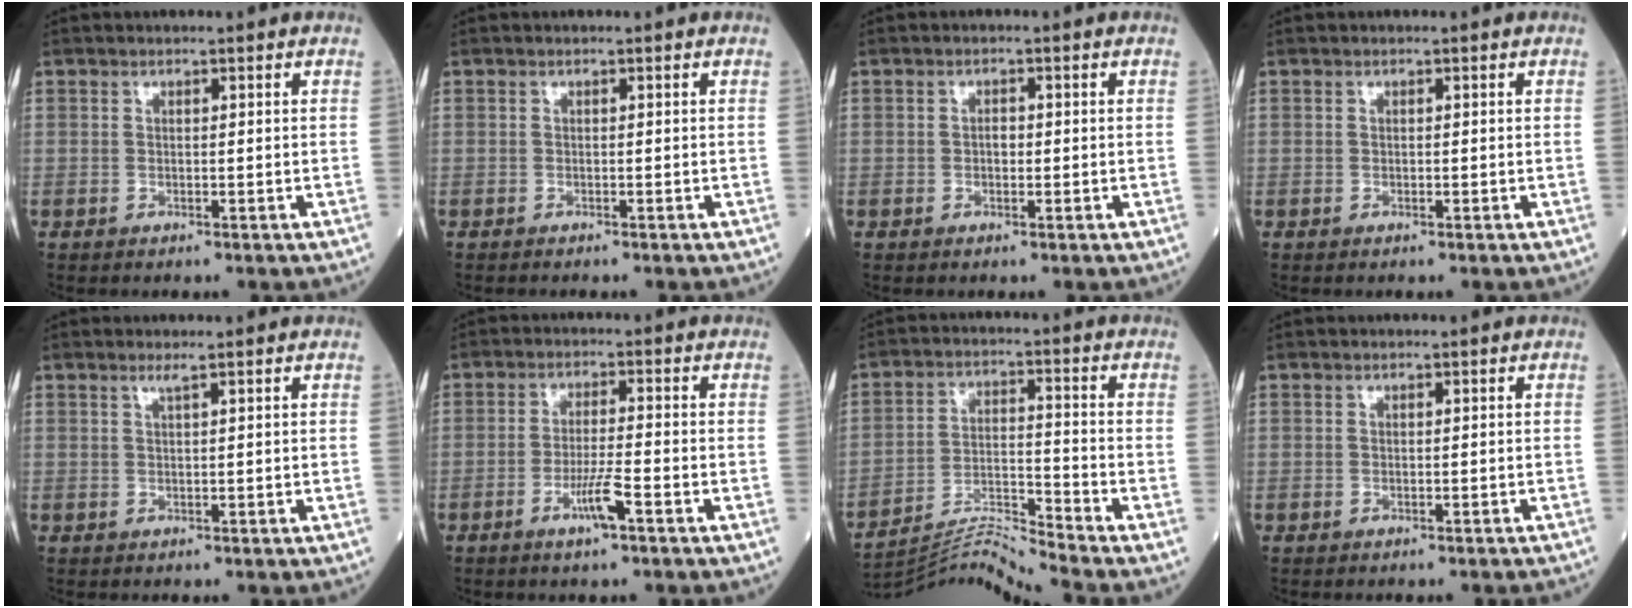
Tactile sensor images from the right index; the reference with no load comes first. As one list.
[{"total": 0.5, "force": [-0.5, 0.0, 0.2], "torque": [-0.003, -0.001, -0.008]}, {"total": 1.1, "force": [-0.2, 0.7, 0.9], "torque": [-0.015, 0.002, -0.004]}, {"total": 0.0}, {"total": 0.7, "force": [0.5, -0.2, 0.5], "torque": [-0.021, -0.002, 0.015]}, {"total": 4.5, "force": [-2.4, 0.0, 3.9], "torque": [-0.075, -0.005, -0.047]}, {"total": 10.0, "force": [-9.5, -3.3, 0.2], "torque": [-0.009, 0.021, -0.171]}, {"total": 2.0, "force": [-1.9, 0.2, 0.6], "torque": [-0.011, -0.005, -0.018]}]